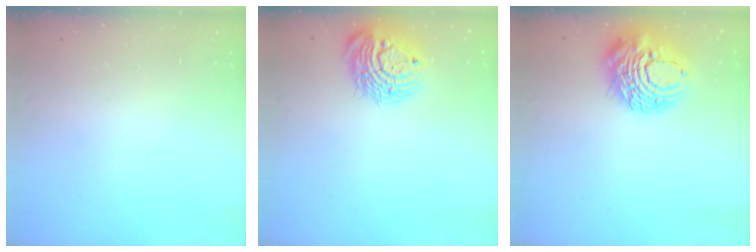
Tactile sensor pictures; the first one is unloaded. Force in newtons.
{"total": 13.6, "press": 13.4, "slide": 2.2}
{"total": 14.0, "press": 14.0, "slide": 1.3}